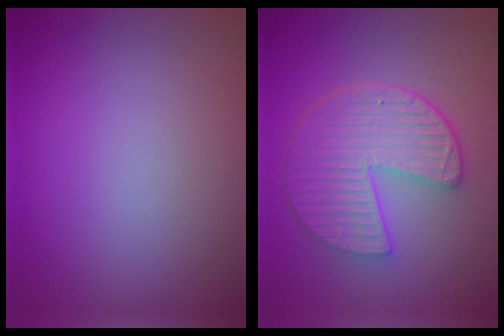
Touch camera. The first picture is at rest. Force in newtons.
{"total": 6.5, "press": 4.8, "slide": 4.4}